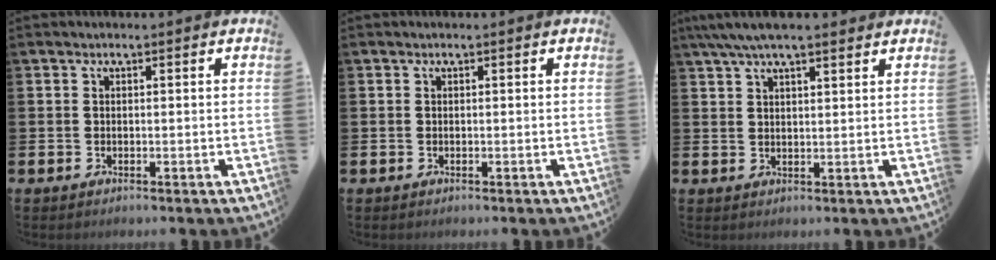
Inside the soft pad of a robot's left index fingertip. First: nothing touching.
{"total": 0.0}
{"total": 5.4, "force": [4.5, 1.1, 2.8], "torque": [-0.063, -0.006, 0.081]}